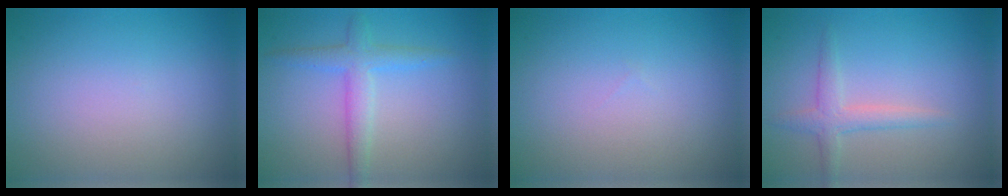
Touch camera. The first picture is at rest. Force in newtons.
{"total": 2.8, "press": 2.8, "slide": 0.1}
{"total": 0.0}
{"total": 2.2, "press": 2.2, "slide": 0.1}